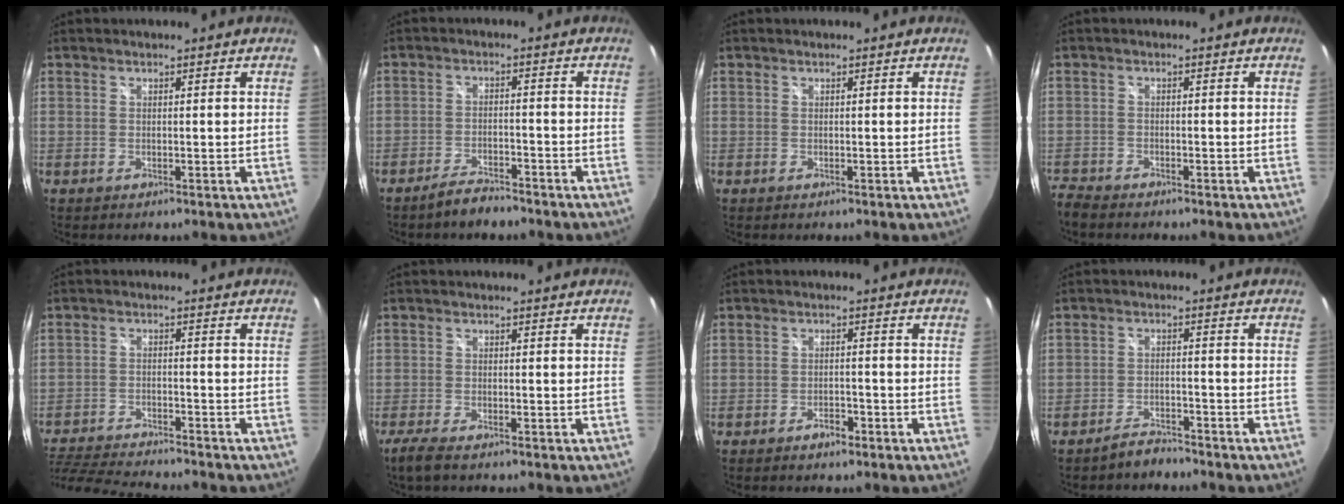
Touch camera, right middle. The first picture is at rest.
{"total": 4.1, "force": [-3.7, 0.7, 1.7], "torque": [-0.047, 0.001, -0.065]}
{"total": 0.0}
{"total": 3.3, "force": [-3.3, 0.4, 0.6], "torque": [-0.029, -0.016, -0.070]}
{"total": 14.8, "force": [-13.1, 2.4, 6.5], "torque": [-0.152, -0.028, -0.219]}
{"total": 3.5, "force": [-2.7, 0.3, 2.3], "torque": [-0.058, -0.012, -0.055]}
{"total": 2.3, "force": [-1.7, 0.8, 1.3], "torque": [-0.027, 0.001, -0.028]}
{"total": 3.1, "force": [-3.0, 0.2, 0.3], "torque": [-0.016, 0.005, -0.050]}